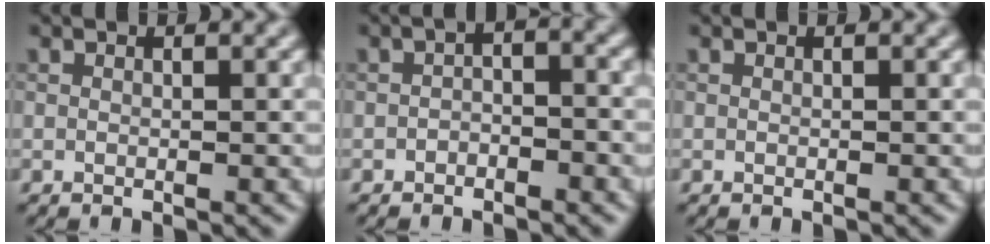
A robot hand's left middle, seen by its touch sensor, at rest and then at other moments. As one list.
[{"total": 1.7, "force": [-0.9, 0.9, 1.2], "torque": [-0.022, 0.006, -0.019]}, {"total": 0.0}]